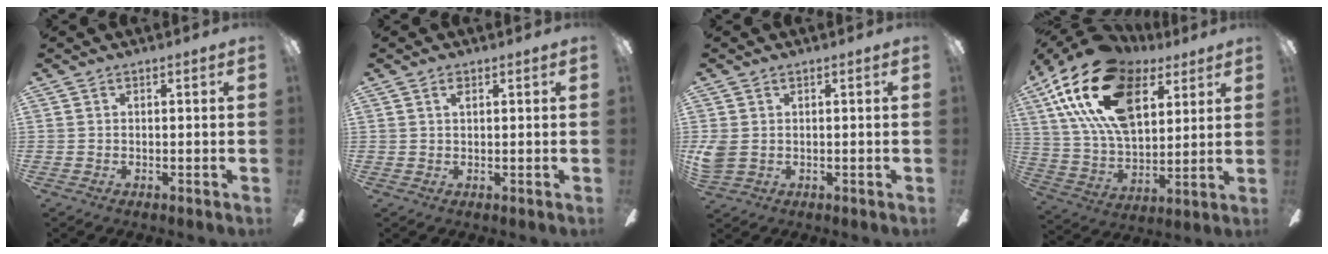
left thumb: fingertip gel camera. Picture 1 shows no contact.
{"total": 1.3, "force": [0.7, 0.6, 0.9], "torque": [-0.014, -0.002, 0.012]}
{"total": 3.4, "force": [0.5, 2.6, 2.2], "torque": [-0.054, -0.001, 0.009]}
{"total": 25.3, "force": [12.9, 14.0, 16.6], "torque": [-0.338, -0.048, 0.226]}